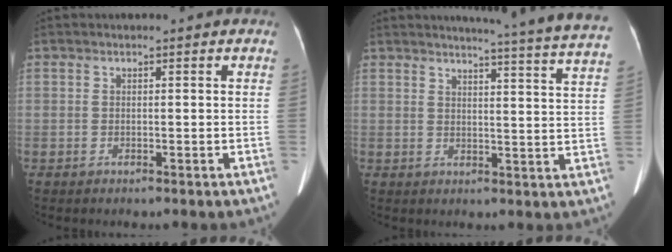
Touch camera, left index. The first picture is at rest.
{"total": 16.2, "force": [15.2, -1.8, 5.2], "torque": [-0.073, -0.091, 0.158]}